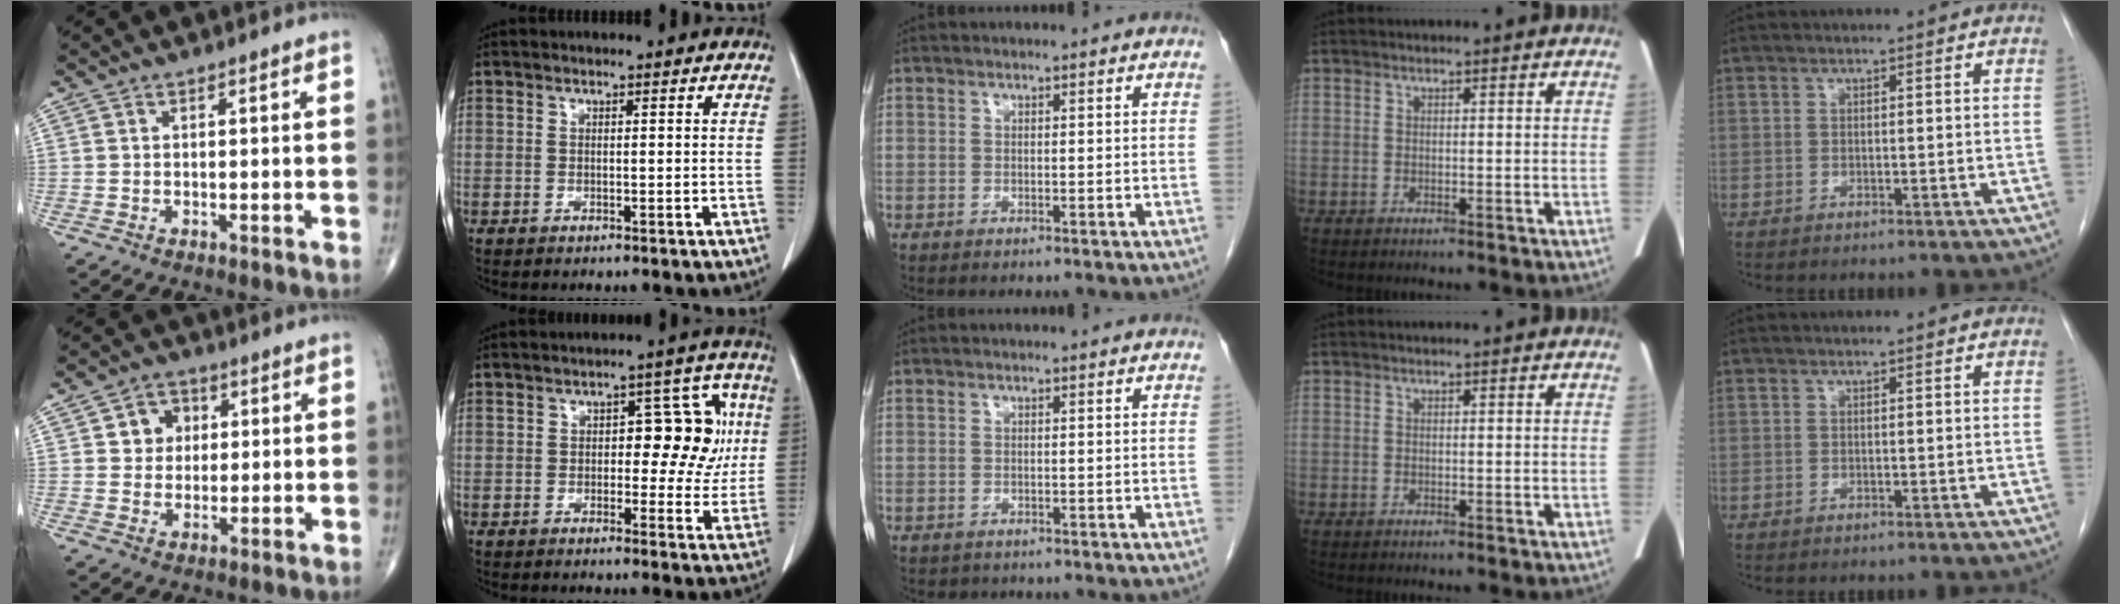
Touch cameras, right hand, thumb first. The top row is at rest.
{"thumb": {"total": 5.6, "force": [1.3, 4.9, 2.3], "torque": [-0.003, 0.002, 0.016]}, "index": {"total": 9.8, "force": [1.0, 4.8, 8.5], "torque": [-0.085, 0.034, 0.013]}, "middle": {"total": 0.5, "force": [-0.3, 0.4, 0.1], "torque": [-0.013, 0.003, -0.002]}}